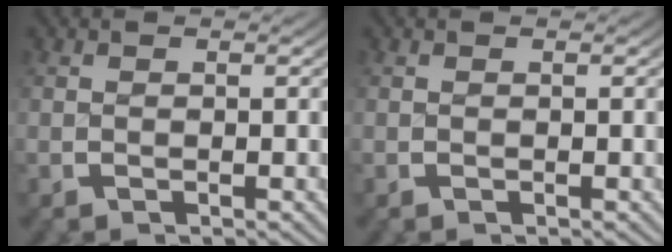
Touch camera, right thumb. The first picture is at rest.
{"total": 0.0}